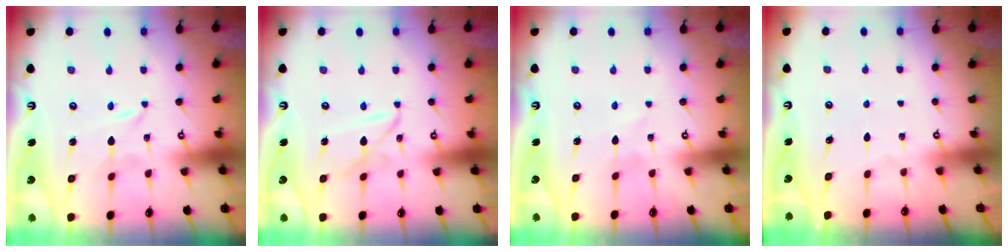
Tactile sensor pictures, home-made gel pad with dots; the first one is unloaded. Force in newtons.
{"total": 5.8, "press": 5.7, "slide": 0.5}
{"total": 1.8, "press": 1.8, "slide": 0.2}
{"total": 0.0}